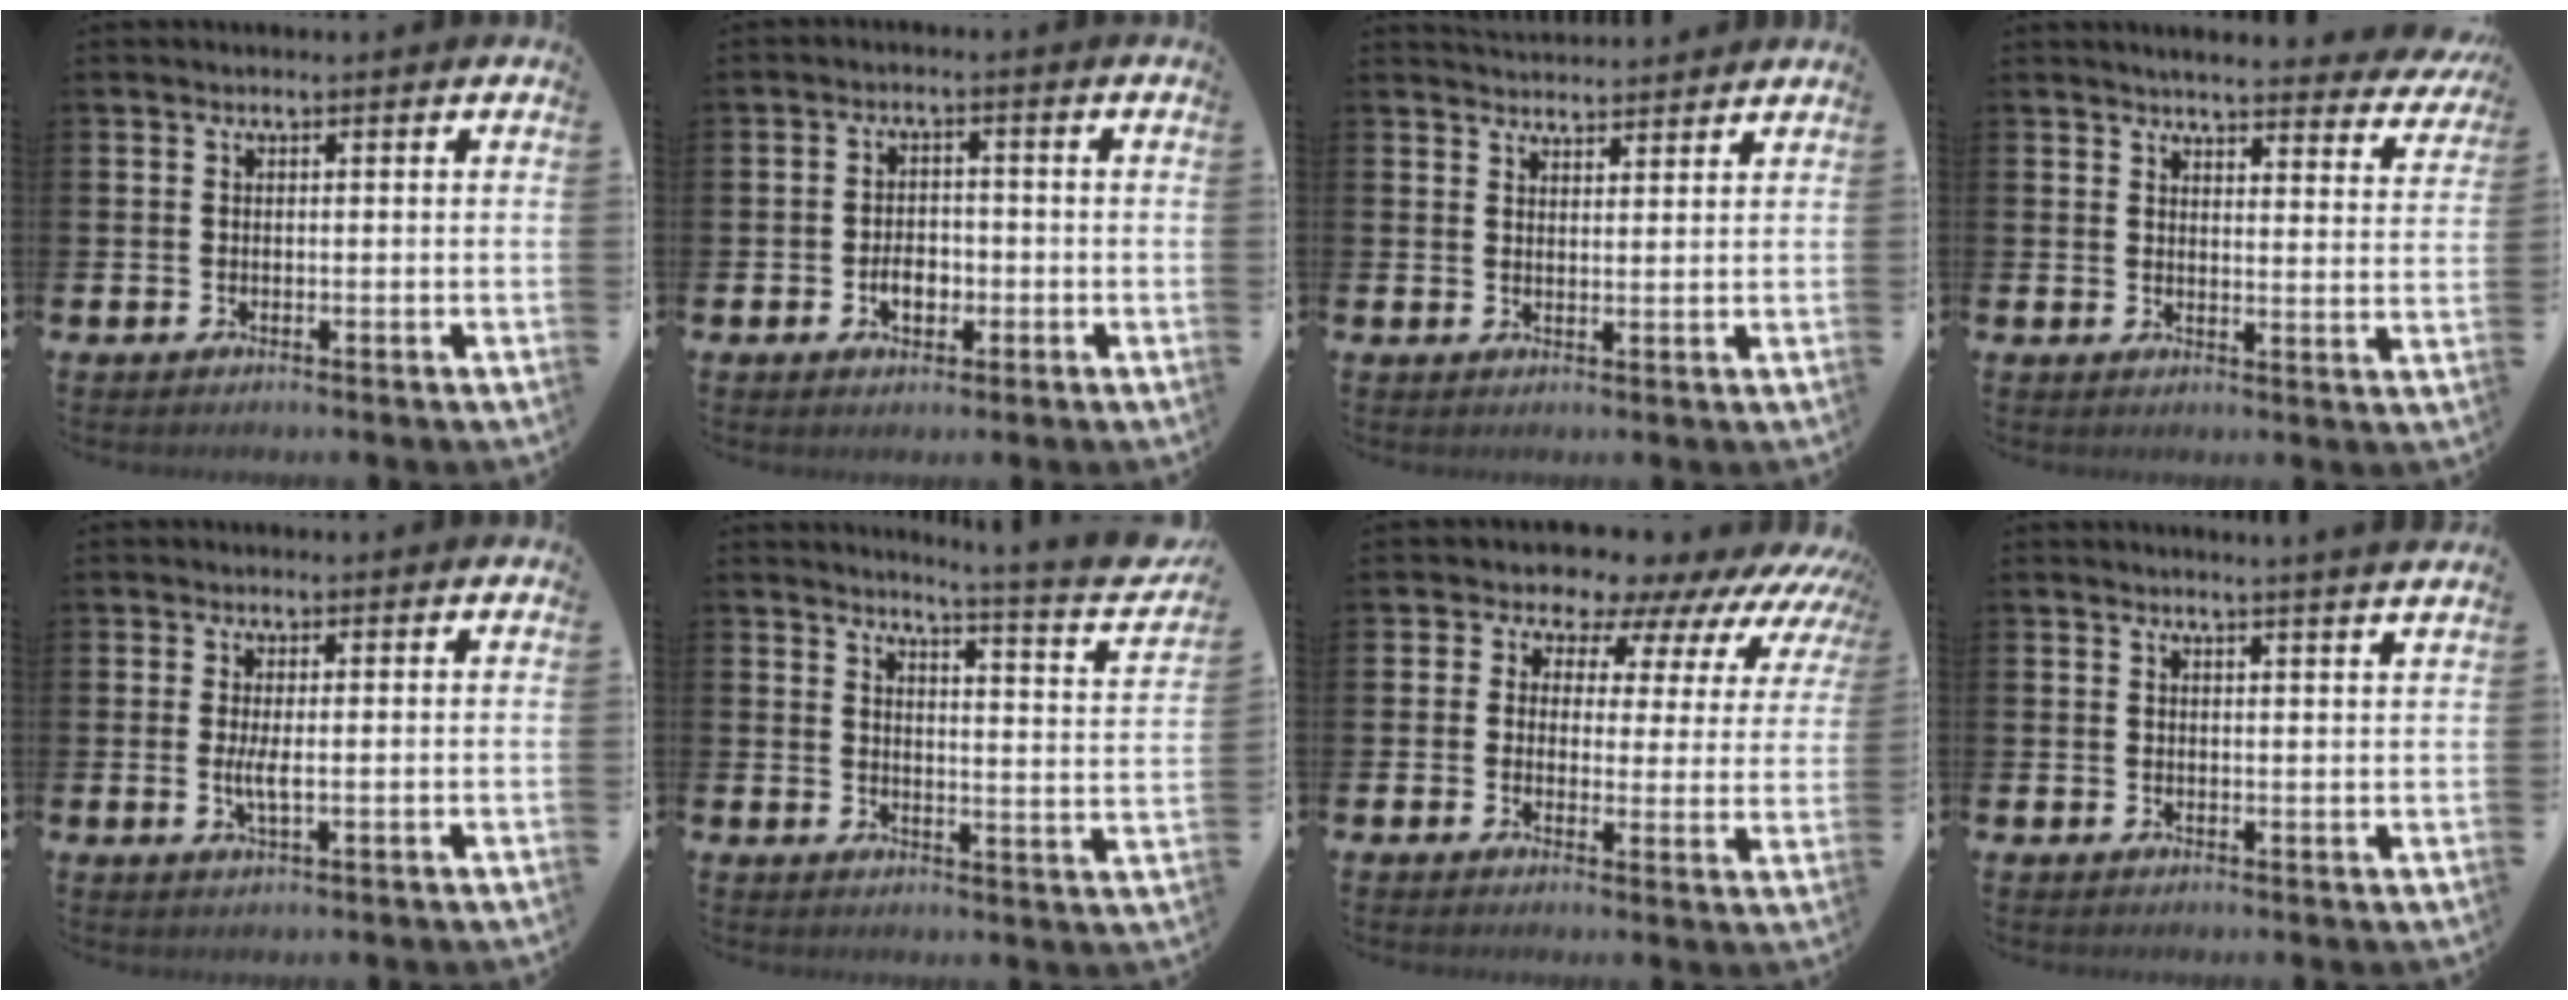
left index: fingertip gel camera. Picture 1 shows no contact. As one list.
[{"total": 3.4, "force": [-1.1, 2.2, 2.3], "torque": [-0.028, -0.003, -0.025]}, {"total": 3.4, "force": [3.3, 0.5, -0.1], "torque": [-0.007, -0.018, 0.062]}, {"total": 4.2, "force": [4.0, 0.4, 1.0], "torque": [-0.027, -0.032, 0.067]}, {"total": 2.4, "force": [0.1, 0.5, 2.3], "torque": [-0.045, -0.004, 0.002]}, {"total": 4.8, "force": [4.3, -0.6, 2.1], "torque": [-0.030, -0.052, 0.060]}, {"total": 6.7, "force": [5.9, 3.2, 0.5], "torque": [-0.027, -0.066, 0.095]}, {"total": 2.3, "force": [2.2, -0.6, 0.2], "torque": [0.005, -0.018, 0.039]}]